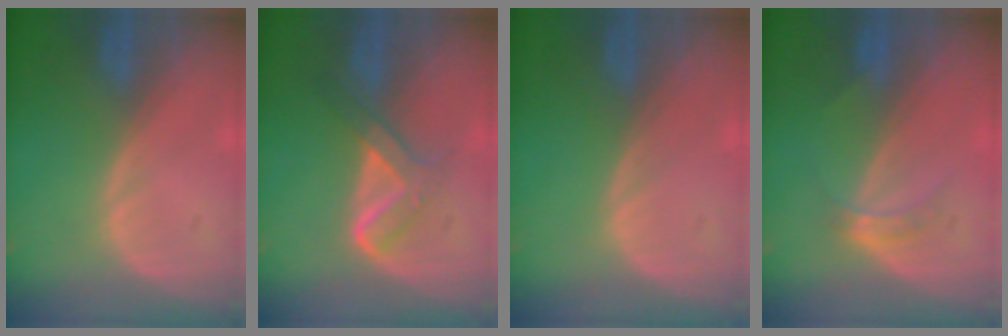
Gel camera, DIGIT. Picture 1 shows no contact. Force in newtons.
{"total": 5.1, "press": 4.9, "slide": 1.5}
{"total": 0.0}
{"total": 2.8, "press": 2.5, "slide": 1.3}